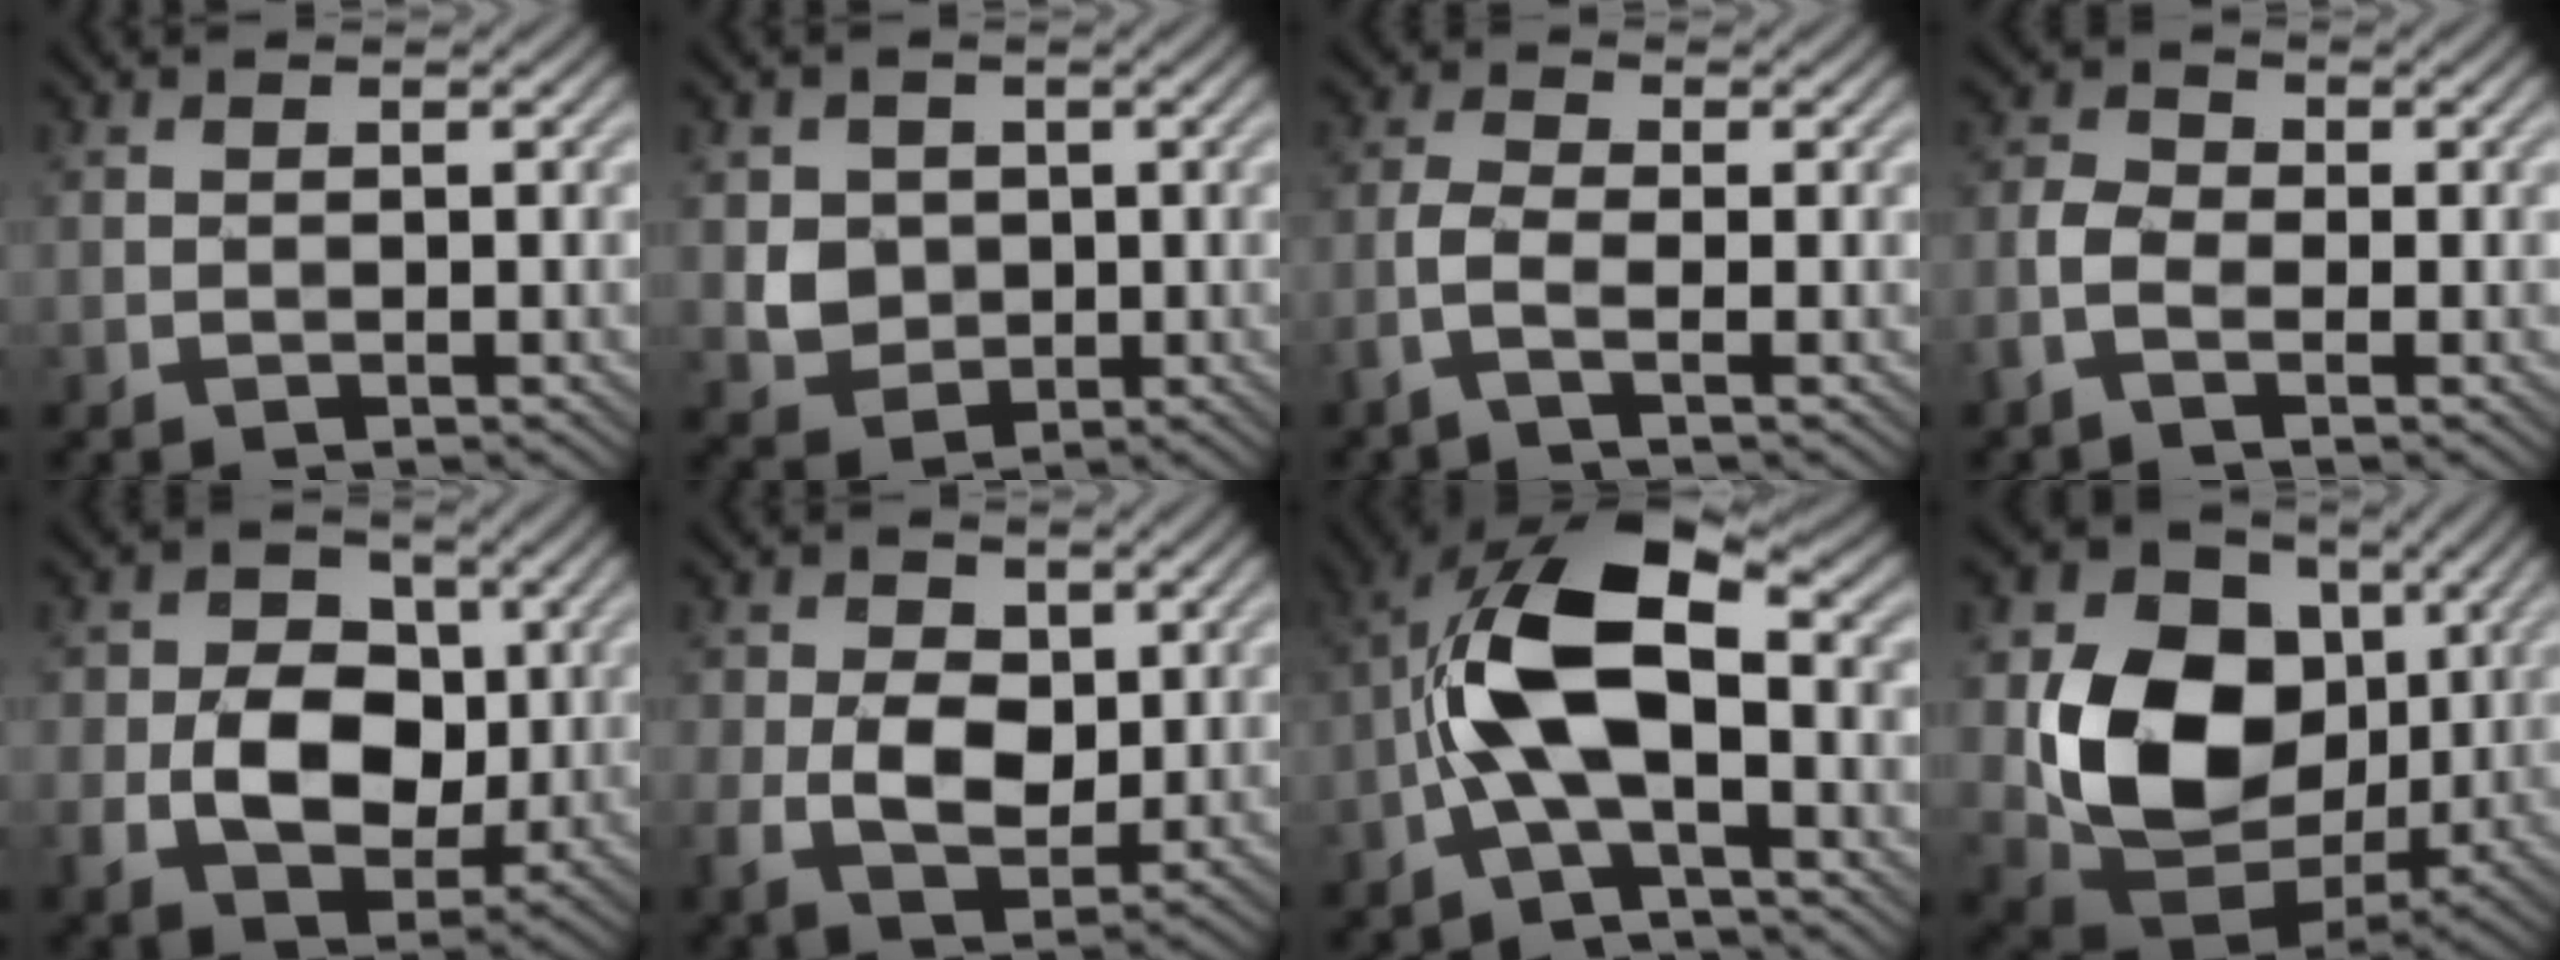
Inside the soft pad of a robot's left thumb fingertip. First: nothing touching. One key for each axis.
{"total": 4.1, "fx": 0.3, "fy": 3.8, "fz": 1.6, "tx": -0.049, "ty": -0.003, "tz": 0.002}
{"total": 3.1, "fx": -1.4, "fy": 0.9, "fz": 2.6, "tx": -0.071, "ty": 0.007, "tz": -0.039}
{"total": 3.8, "fx": -1.7, "fy": 2.3, "fz": 2.6, "tx": -0.066, "ty": 0.007, "tz": -0.044}
{"total": 8.9, "fx": -0.9, "fy": 6.7, "fz": 5.9, "tx": -0.114, "ty": -0.002, "tz": -0.026}
{"total": 7.1, "fx": 0.2, "fy": 4.8, "fz": 5.3, "tx": -0.110, "ty": -0.002, "tz": -0.002}
{"total": 10.5, "fx": -1.5, "fy": 4.5, "fz": 9.4, "tx": -0.199, "ty": 0.021, "tz": -0.035}
{"total": 15.1, "fx": 1.0, "fy": 11.9, "fz": 9.2, "tx": -0.198, "ty": -0.022, "tz": 0.021}